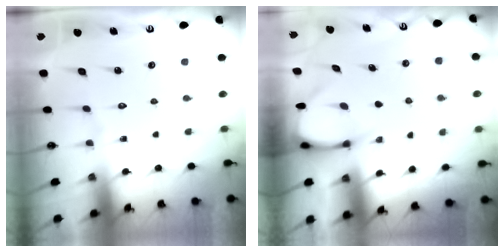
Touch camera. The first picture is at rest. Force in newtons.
{"total": 3.4, "press": 3.4, "slide": 0.3}